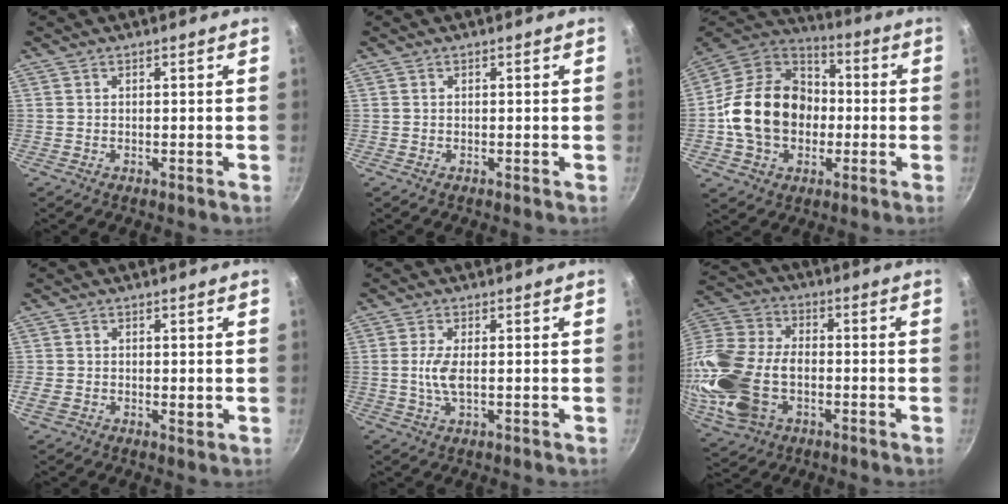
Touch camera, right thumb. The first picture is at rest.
{"total": 0.0}
{"total": 20.7, "force": [-1.8, 16.0, 12.9], "torque": [-0.198, 0.044, -0.037]}
{"total": 3.4, "force": [-0.5, 2.3, 2.5], "torque": [-0.046, -0.002, -0.010]}
{"total": 4.3, "force": [0.0, 1.5, 4.0], "torque": [-0.094, -0.001, -0.003]}
{"total": 20.5, "force": [-4.3, 13.6, 14.7], "torque": [-0.308, 0.025, -0.081]}